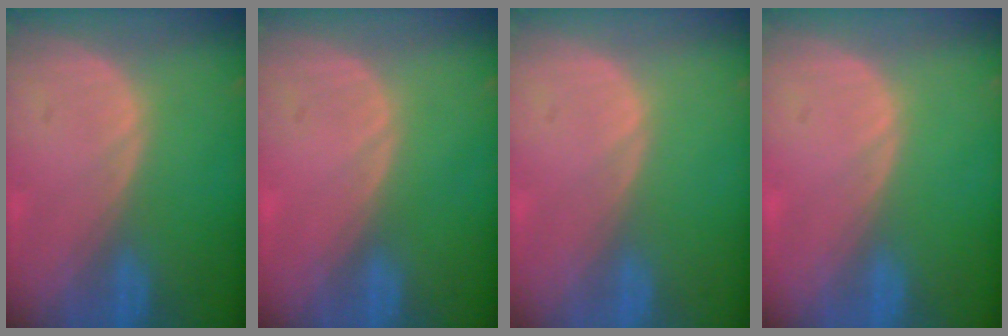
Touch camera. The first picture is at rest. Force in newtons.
{"total": 0.0}
{"total": 0.0}
{"total": 0.0}